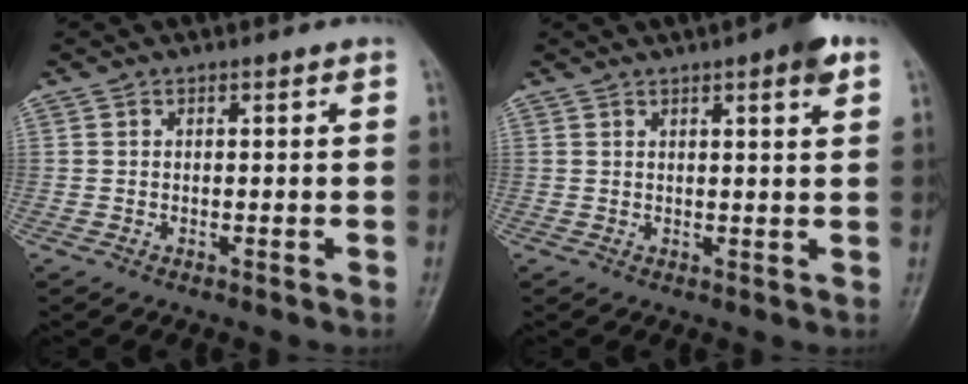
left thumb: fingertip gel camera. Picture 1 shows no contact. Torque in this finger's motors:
{"motor_torque": [1.31, 0.40, 0.59, -0.70, 0.22]}